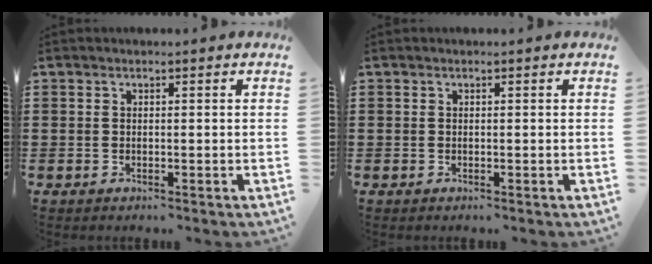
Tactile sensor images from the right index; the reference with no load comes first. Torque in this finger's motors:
{"motor_torque": [-0.01, 0.01, 0.00, 0.00]}